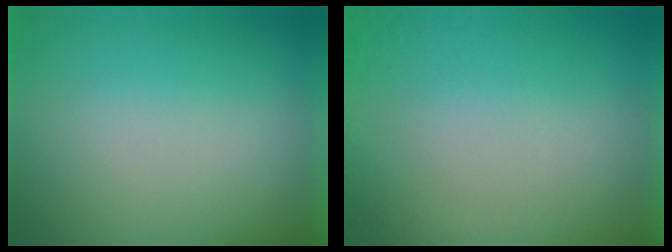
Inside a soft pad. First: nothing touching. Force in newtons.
{"total": 8.1}